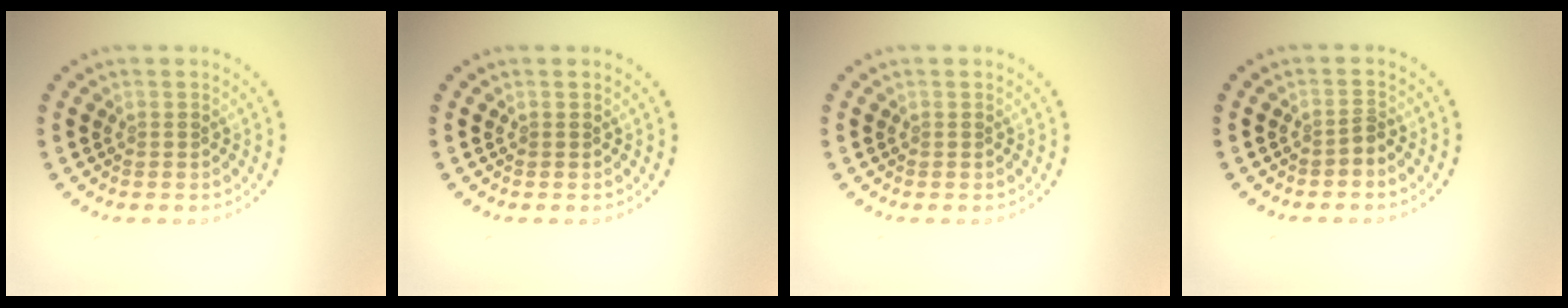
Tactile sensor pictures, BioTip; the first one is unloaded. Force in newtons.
{"total": 0.0}
{"total": 0.0}
{"total": 0.8, "press": 0.5, "slide": 0.7}